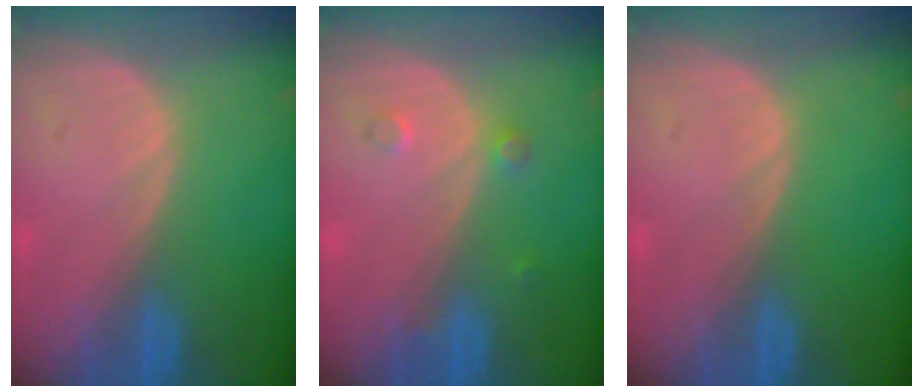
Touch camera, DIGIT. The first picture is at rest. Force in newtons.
{"total": 1.7, "press": 1.7, "slide": 0.3}
{"total": 0.0}